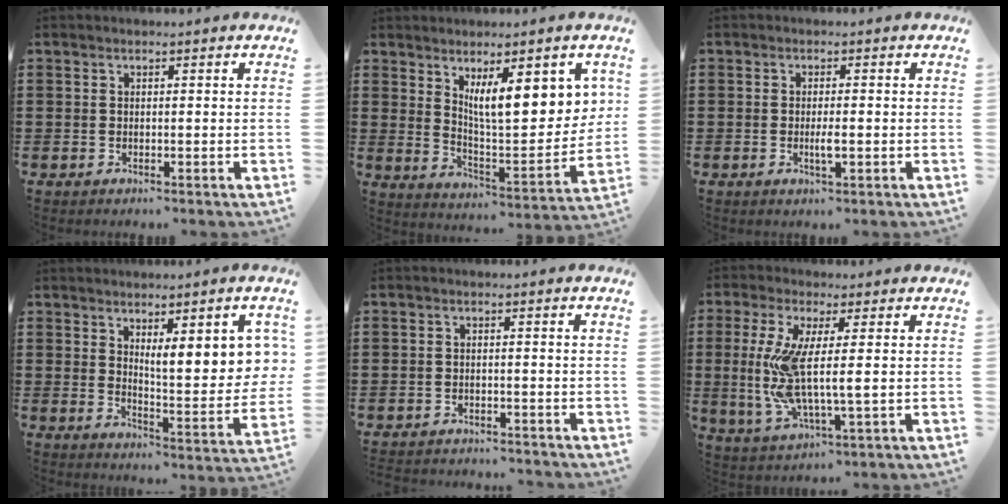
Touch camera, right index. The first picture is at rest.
{"total": 10.6, "force": [4.9, 3.3, 8.9], "torque": [-0.146, -0.020, 0.081]}
{"total": 2.5, "force": [-0.6, 0.4, 2.4], "torque": [-0.049, -0.005, -0.012]}
{"total": 7.8, "force": [3.9, 2.0, 6.4], "torque": [-0.099, -0.017, 0.060]}
{"total": 1.9, "force": [-1.9, 0.1, 0.0], "torque": [-0.006, 0.000, -0.040]}
{"total": 8.5, "force": [0.5, 1.4, 8.4], "torque": [-0.191, -0.024, 0.002]}